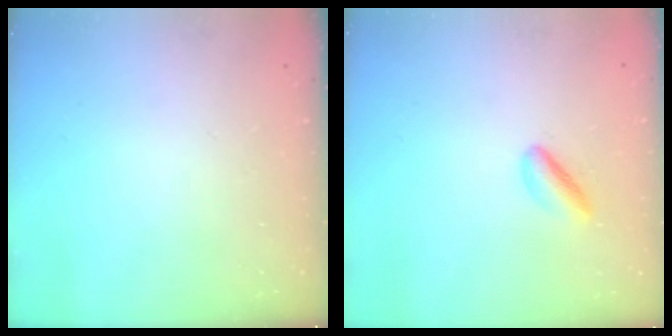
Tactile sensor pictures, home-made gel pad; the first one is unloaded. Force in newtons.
{"total": 3.5, "press": 3.5, "slide": 0.1}